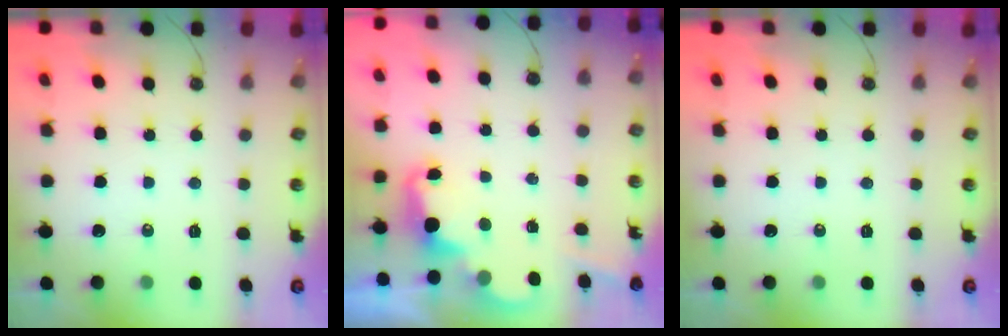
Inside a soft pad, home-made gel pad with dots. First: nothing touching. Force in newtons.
{"total": 2.4, "press": 2.3, "slide": 0.6}
{"total": 0.0}